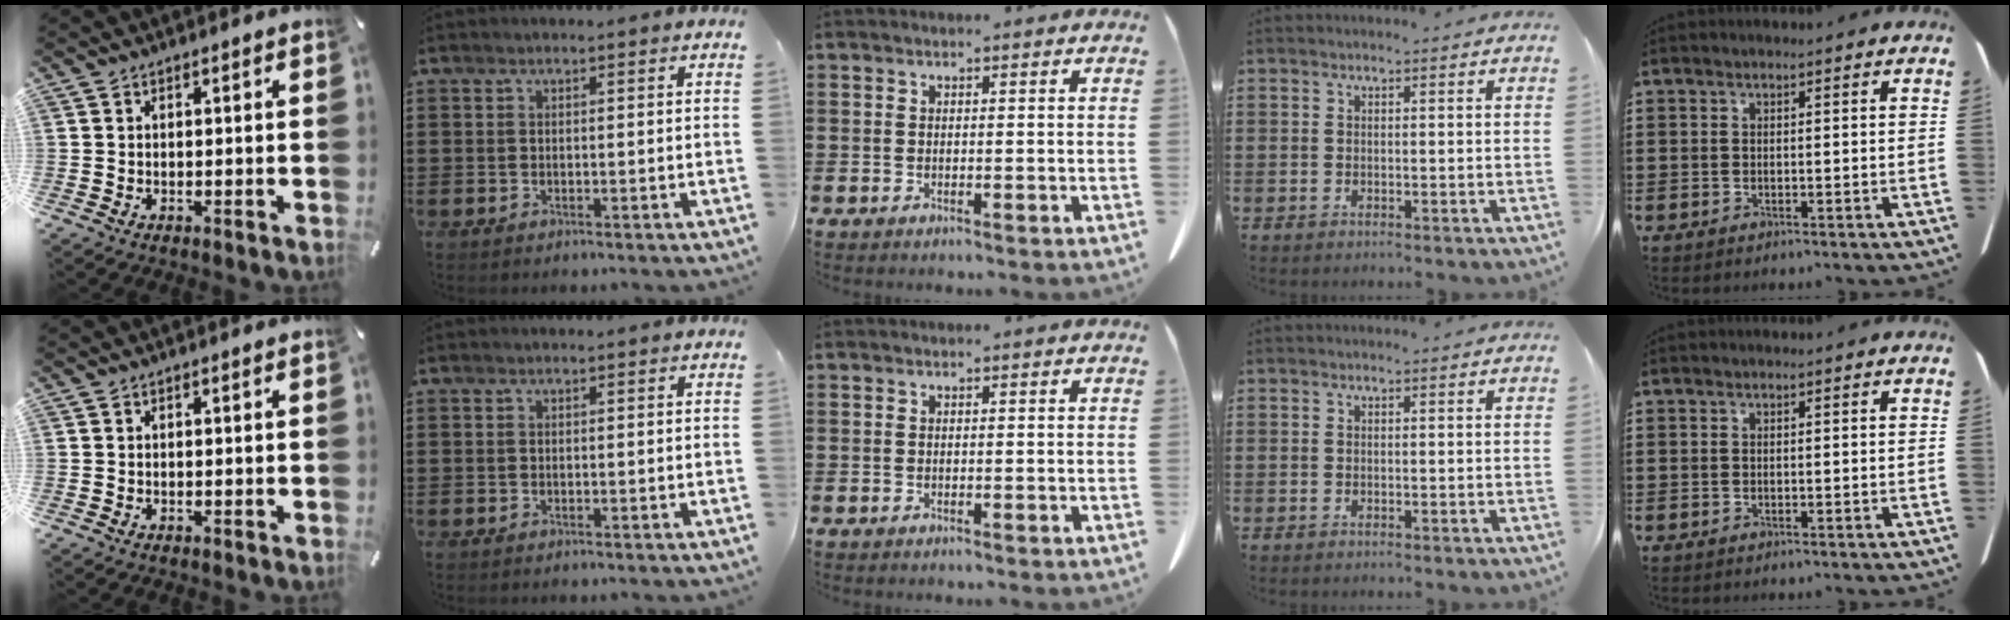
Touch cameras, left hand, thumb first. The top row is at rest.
{}